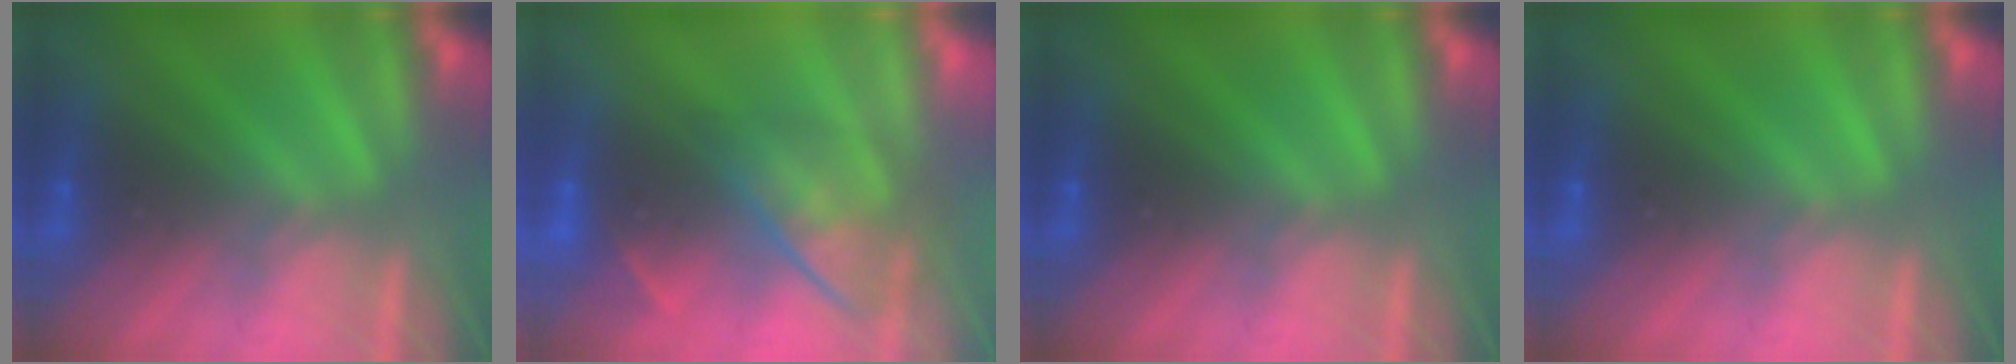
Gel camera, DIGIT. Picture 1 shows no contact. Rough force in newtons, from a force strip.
{"total": 4.5}
{"total": 0.0}
{"total": 0.0}